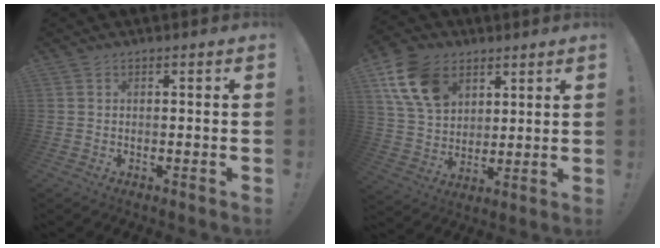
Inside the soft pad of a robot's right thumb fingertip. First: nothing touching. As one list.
[{"total": 15.5, "force": [7.3, 11.0, 8.1], "torque": [-0.150, -0.022, 0.146]}]